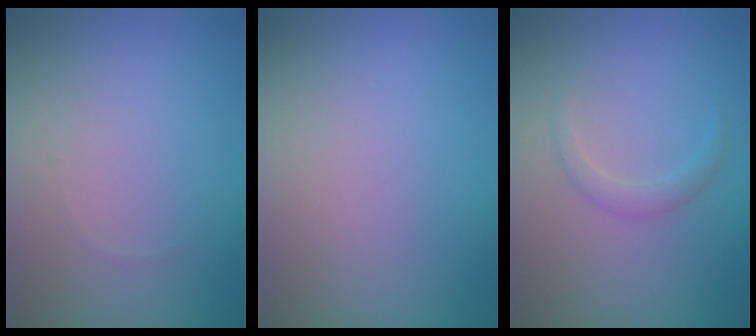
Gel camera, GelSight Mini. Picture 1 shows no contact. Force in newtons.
{"total": 0.0}
{"total": 1.2, "press": 1.2, "slide": 0.0}